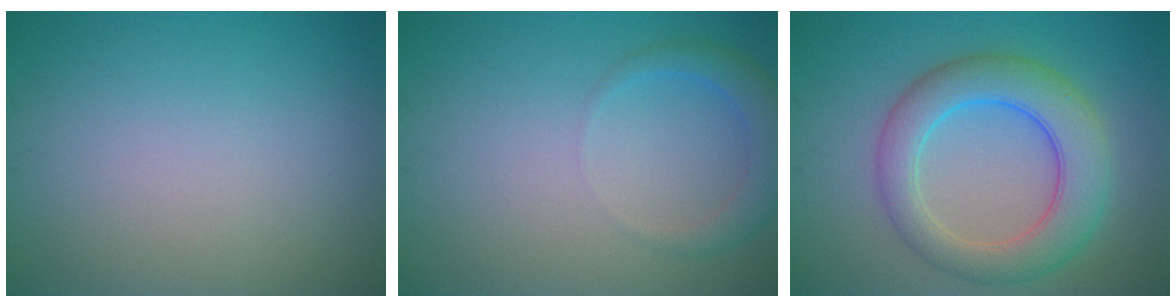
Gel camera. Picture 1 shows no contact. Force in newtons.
{"total": 2.7, "press": 2.6, "slide": 0.3}
{"total": 6.8, "press": 6.8, "slide": 0.3}